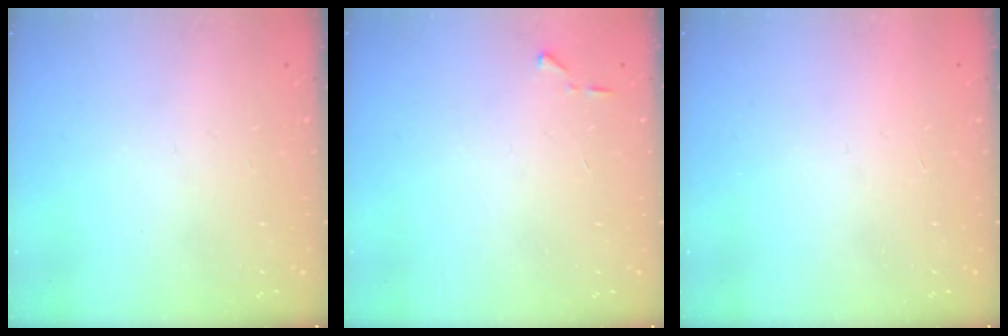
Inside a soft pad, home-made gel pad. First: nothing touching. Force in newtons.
{"total": 3.6, "press": 3.6, "slide": 0.5}
{"total": 1.5, "press": 1.5, "slide": 0.1}